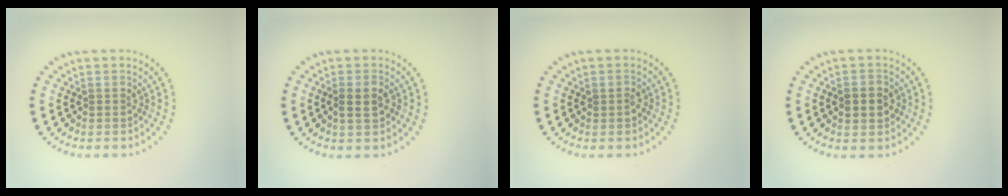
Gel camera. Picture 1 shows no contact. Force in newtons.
{"total": 2.3, "press": 2.2, "slide": 0.5}
{"total": 0.9, "press": 0.8, "slide": 0.2}
{"total": 2.5, "press": 2.5, "slide": 0.1}